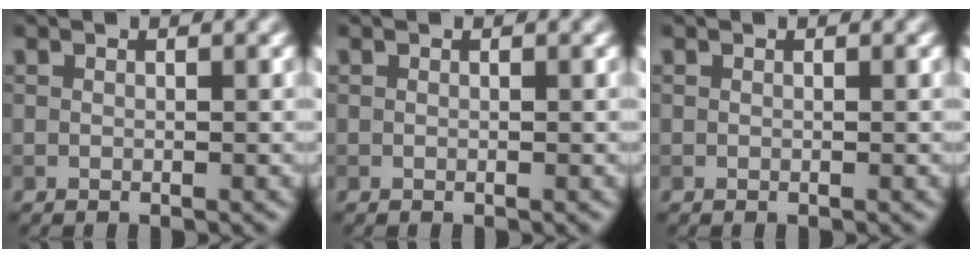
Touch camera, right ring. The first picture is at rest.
{"total": 0.0}
{"total": 0.0}